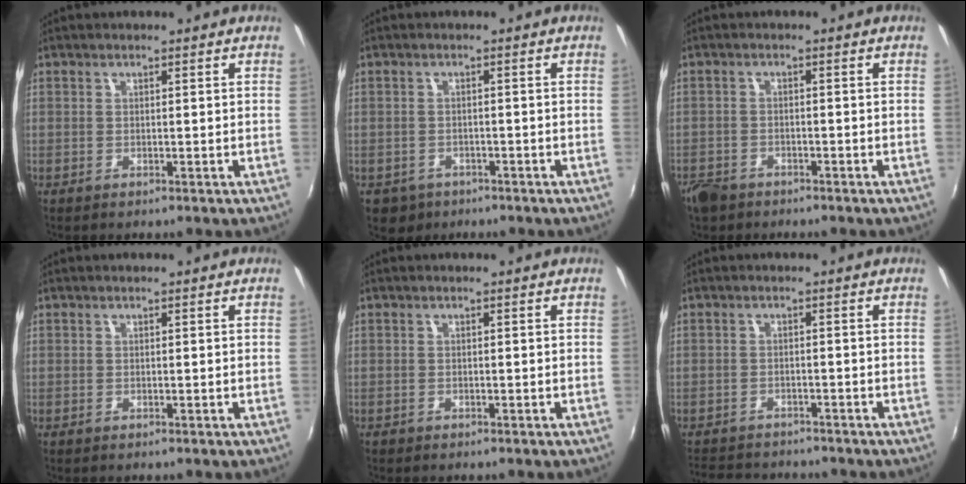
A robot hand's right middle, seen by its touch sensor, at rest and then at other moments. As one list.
[{"total": 4.2, "force": [-2.1, 3.5, 1.2], "torque": [-0.034, -0.004, -0.025]}, {"total": 5.1, "force": [-3.8, 3.0, 1.6], "torque": [-0.054, -0.007, -0.070]}, {"total": 0.0}, {"total": 0.7, "force": [-0.6, 0.4, 0.0], "torque": [-0.004, -0.002, -0.010]}, {"total": 7.2, "force": [-6.5, 2.7, 1.7], "torque": [-0.054, 0.005, -0.102]}]